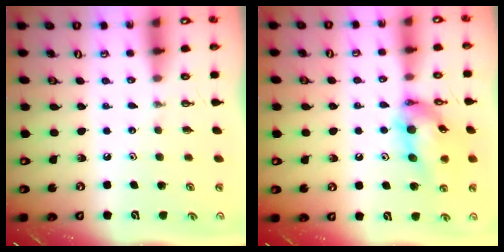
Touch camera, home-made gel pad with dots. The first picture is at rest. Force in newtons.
{"total": 14.3, "press": 14.3, "slide": 1.0}